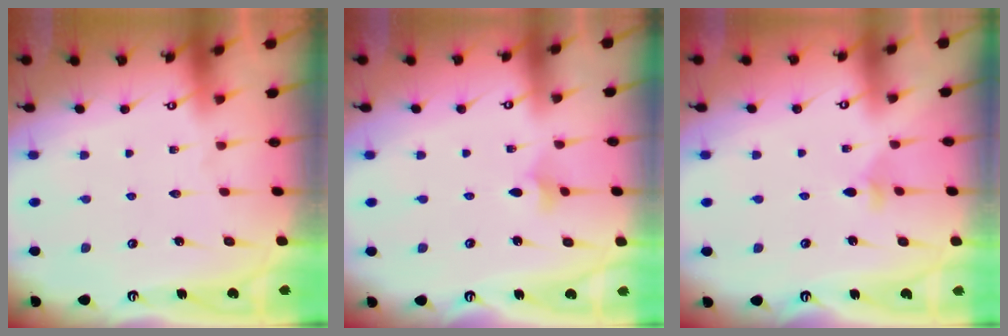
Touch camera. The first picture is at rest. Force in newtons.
{"total": 2.9, "press": 2.9, "slide": 0.5}
{"total": 3.6, "press": 3.6, "slide": 0.6}